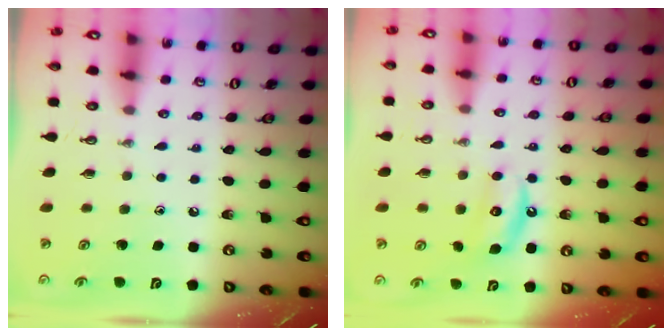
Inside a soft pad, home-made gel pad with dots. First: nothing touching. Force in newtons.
{"total": 5.7, "press": 5.6, "slide": 1.1}